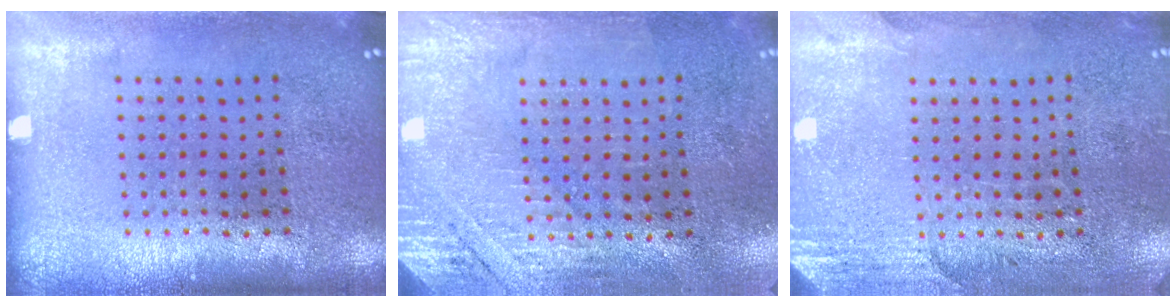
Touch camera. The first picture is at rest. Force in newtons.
{"total": 2.8, "press": 2.5, "slide": 1.3}
{"total": 2.7, "press": 2.3, "slide": 1.4}